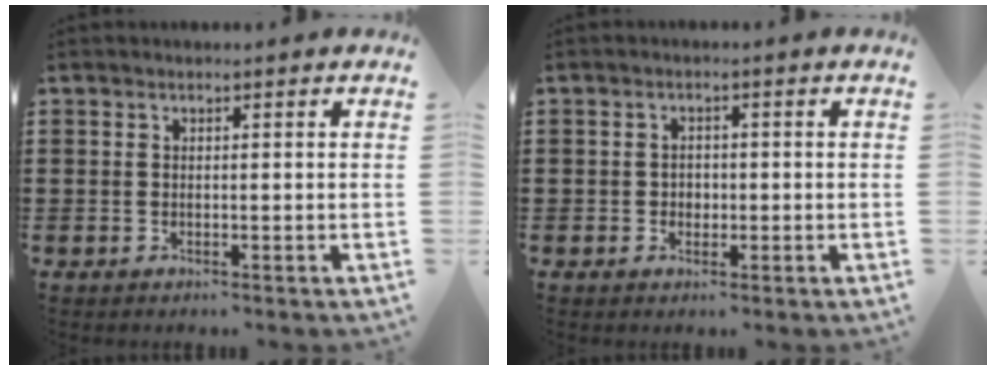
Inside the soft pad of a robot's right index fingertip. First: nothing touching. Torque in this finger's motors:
{"motor_torque": [2.14, 0.00, 0.04, 0.00]}